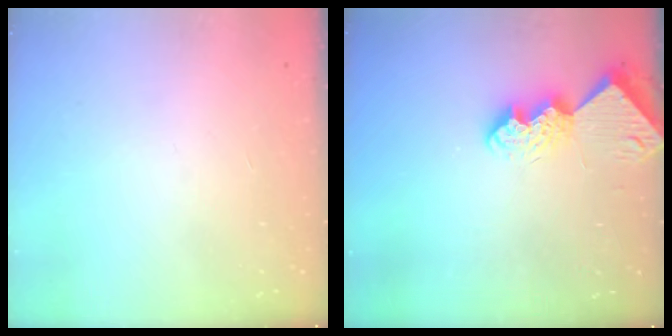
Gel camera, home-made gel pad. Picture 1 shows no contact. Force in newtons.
{"total": 8.9, "press": 8.9, "slide": 1.0}